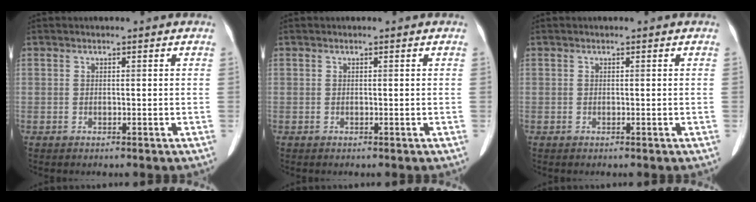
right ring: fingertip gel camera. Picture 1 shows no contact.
{"total": 0.0}
{"total": 0.0}